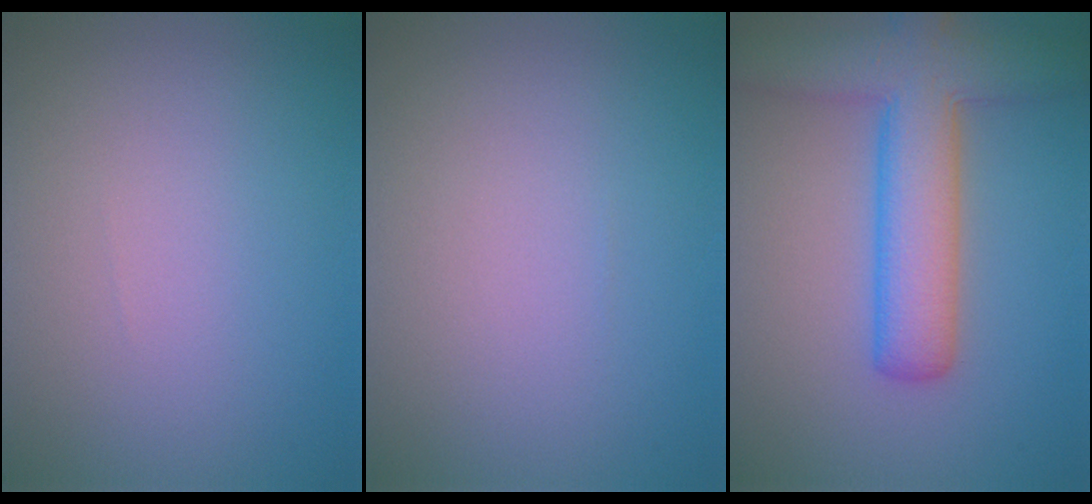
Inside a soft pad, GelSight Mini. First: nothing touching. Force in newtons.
{"total": 0.0}
{"total": 7.6, "press": 7.6, "slide": 0.3}